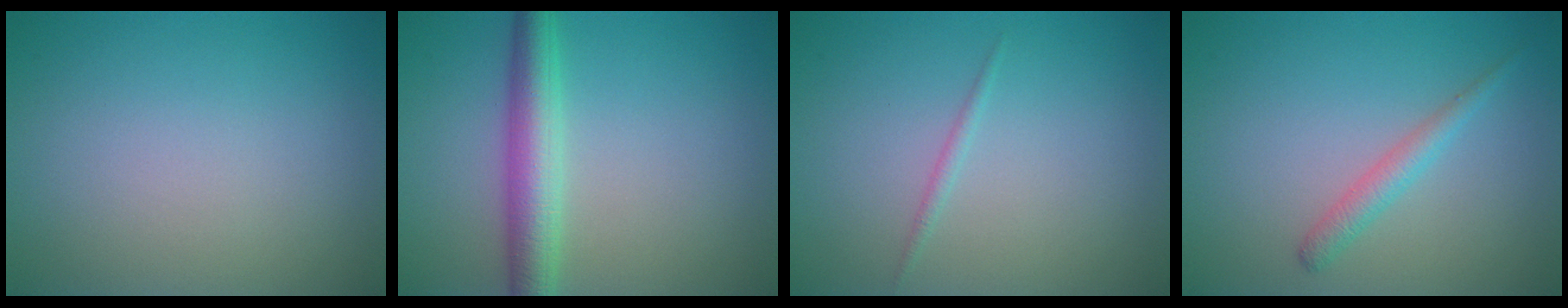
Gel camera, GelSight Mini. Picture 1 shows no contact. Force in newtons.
{"total": 4.5, "press": 4.5, "slide": 0.1}
{"total": 0.7, "press": 0.7, "slide": 0.1}
{"total": 1.8, "press": 1.8, "slide": 0.1}